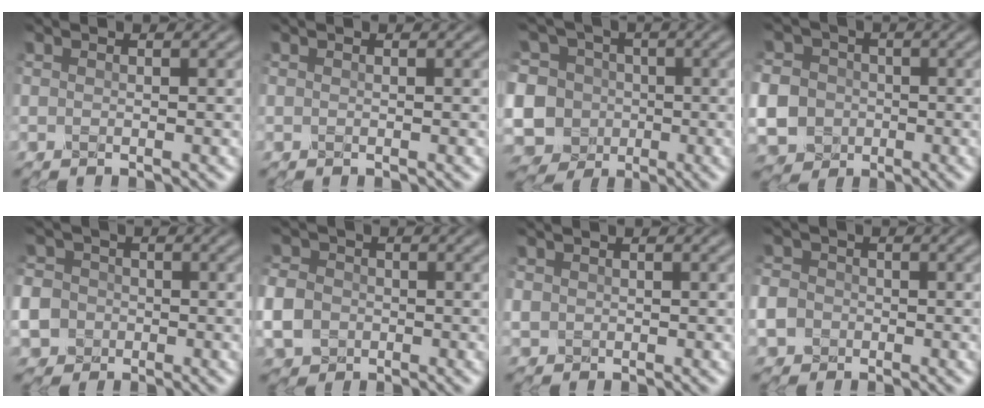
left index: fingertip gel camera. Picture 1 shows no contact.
{"total": 0.0}
{"total": 16.6, "force": [-2.8, 15.7, 4.7], "torque": [-0.150, -0.003, -0.078]}
{"total": 9.7, "force": [-2.3, 8.8, 3.2], "torque": [-0.088, -0.019, -0.075]}
{"total": 11.2, "force": [-3.8, 10.0, 3.2], "torque": [-0.093, -0.017, -0.104]}
{"total": 4.4, "force": [-1.2, 3.8, 2.0], "torque": [-0.050, -0.007, -0.032]}
{"total": 0.9, "force": [0.2, 0.9, 0.2], "torque": [-0.002, -0.002, 0.004]}
{"total": 6.2, "force": [-2.4, 5.4, 2.0], "torque": [-0.056, -0.016, -0.069]}